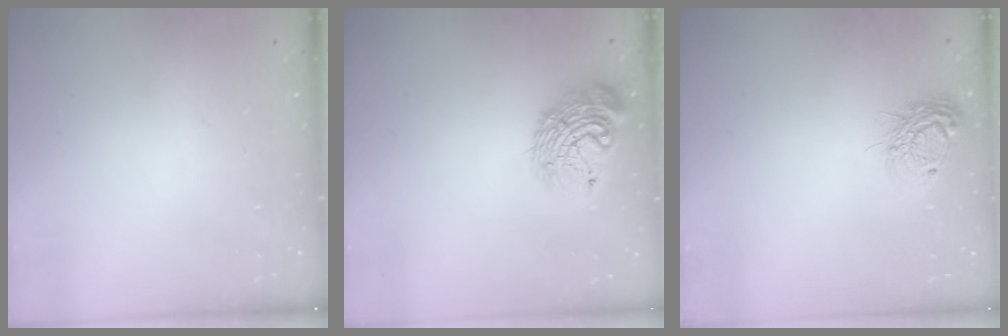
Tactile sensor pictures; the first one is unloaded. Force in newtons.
{"total": 14.9, "press": 14.8, "slide": 1.2}
{"total": 11.0, "press": 10.9, "slide": 1.0}